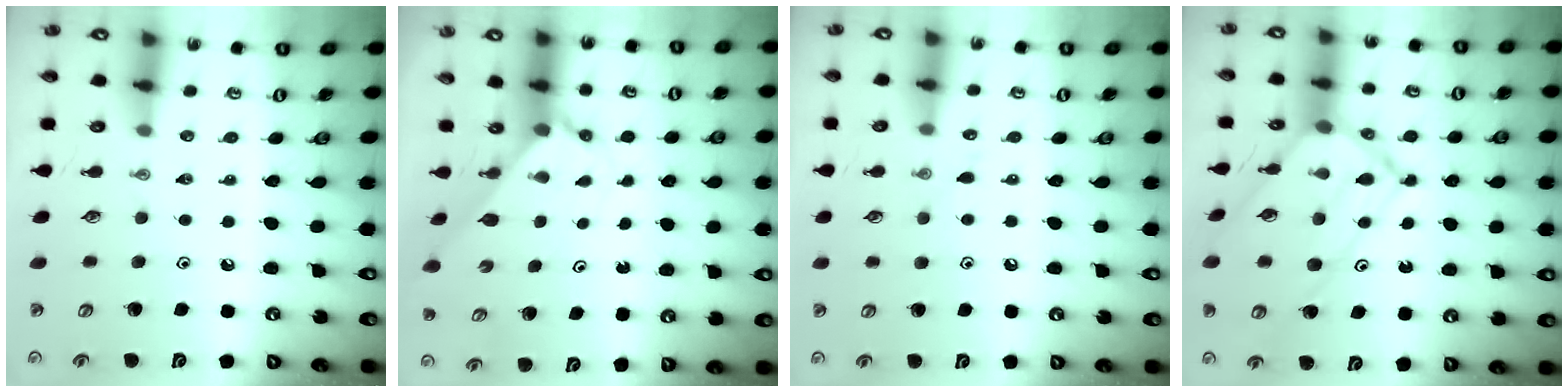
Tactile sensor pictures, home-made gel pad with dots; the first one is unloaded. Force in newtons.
{"total": 2.7, "press": 2.7, "slide": 0.2}
{"total": 4.7, "press": 4.7, "slide": 0.5}
{"total": 15.5, "press": 15.4, "slide": 1.5}